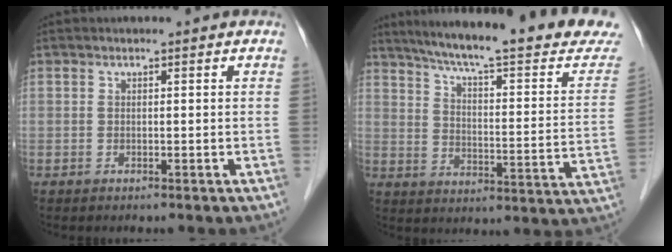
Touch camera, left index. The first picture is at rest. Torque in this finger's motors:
{"motor_torque": [-0.77, -0.96, 0.27, 0.08]}